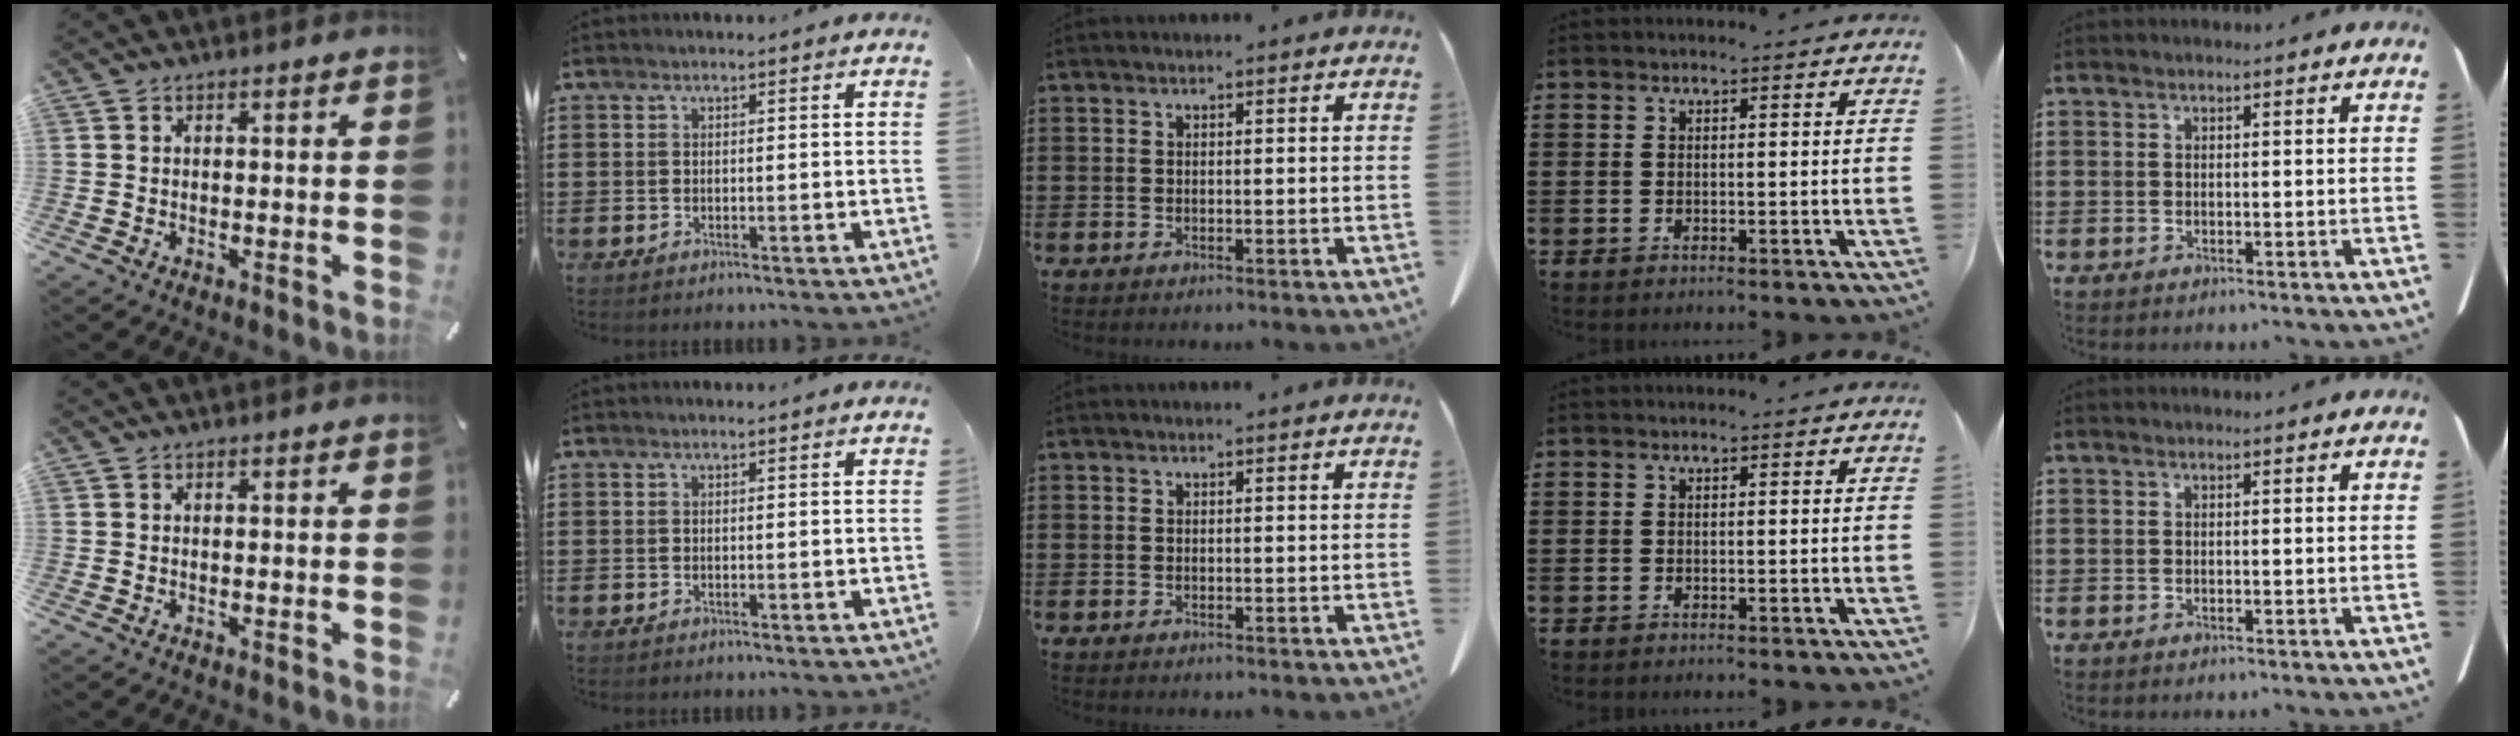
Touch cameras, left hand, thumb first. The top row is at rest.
{}